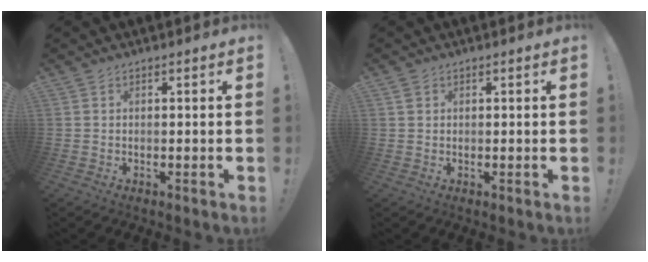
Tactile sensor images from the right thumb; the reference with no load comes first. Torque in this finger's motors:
{"motor_torque": [-0.02, -0.02, -0.04, 0.14, 0.00]}